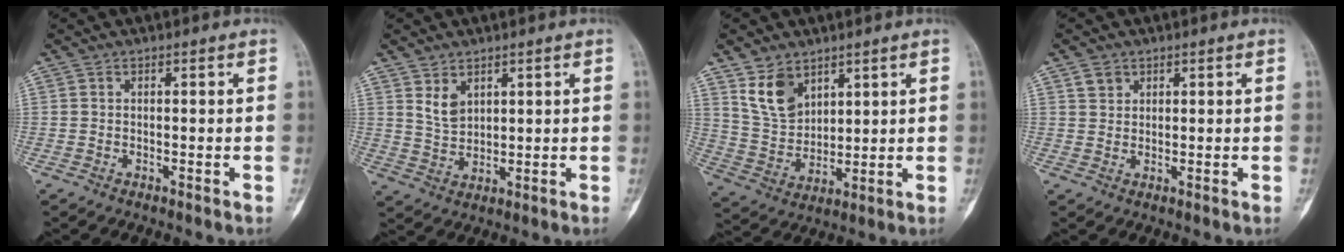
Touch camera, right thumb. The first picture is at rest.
{"total": 4.4, "force": [2.4, 2.8, 2.4], "torque": [-0.033, -0.022, 0.056]}
{"total": 9.1, "force": [5.5, 5.8, 4.5], "torque": [-0.069, -0.030, 0.121]}
{"total": 2.3, "force": [1.4, 1.7, 0.6], "torque": [0.001, -0.005, 0.024]}